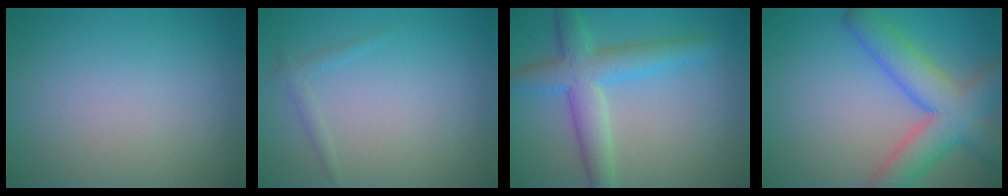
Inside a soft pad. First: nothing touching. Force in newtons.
{"total": 0.9, "press": 0.9, "slide": 0.1}
{"total": 6.7, "press": 6.7, "slide": 0.2}
{"total": 7.3, "press": 7.3, "slide": 0.4}